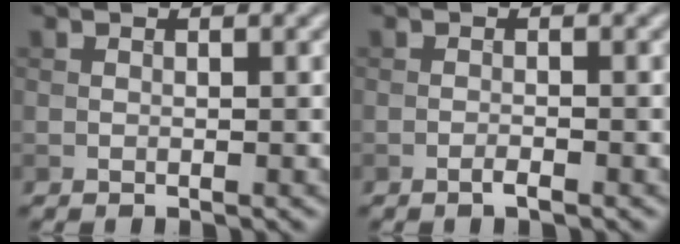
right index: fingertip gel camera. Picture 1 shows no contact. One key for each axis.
{"total": 0.9, "fx": -0.6, "fy": 0.1, "fz": 0.6, "tx": -0.011, "ty": 0.002, "tz": -0.012}